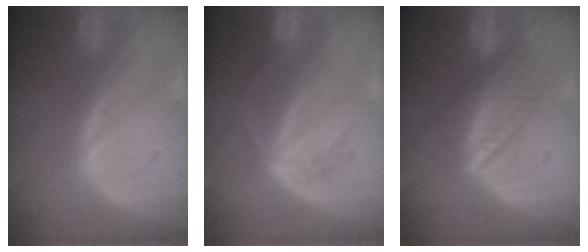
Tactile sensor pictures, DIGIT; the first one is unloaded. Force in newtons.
{"total": 3.1, "press": 3.1, "slide": 0.5}
{"total": 6.5, "press": 5.9, "slide": 2.7}